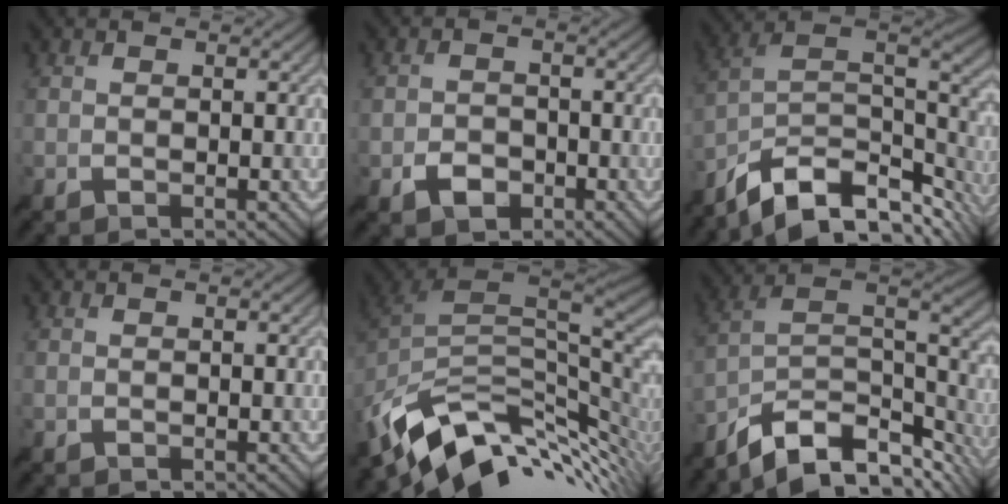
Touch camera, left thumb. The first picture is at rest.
{"total": 3.0, "force": [-1.8, 2.1, 1.3], "torque": [-0.020, -0.004, -0.034]}
{"total": 13.9, "force": [-8.7, 6.6, 8.7], "torque": [-0.200, -0.014, -0.138]}
{"total": 0.0}
{"total": 13.3, "force": [-2.5, 8.0, 10.3], "torque": [-0.221, -0.029, -0.028]}
{"total": 13.1, "force": [-9.0, 5.7, 7.6], "torque": [-0.170, -0.010, -0.144]}